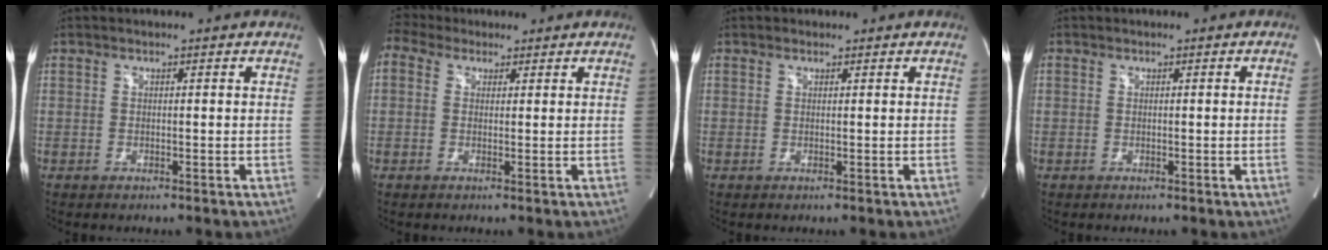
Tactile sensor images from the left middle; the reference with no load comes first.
{"total": 3.4, "force": [2.7, 1.9, 0.5], "torque": [-0.023, 0.034, 0.053]}
{"total": 0.8, "force": [0.6, 0.4, 0.1], "torque": [-0.007, 0.009, 0.010]}
{"total": 1.1, "force": [-0.1, -0.6, 1.0], "torque": [-0.009, 0.000, -0.002]}